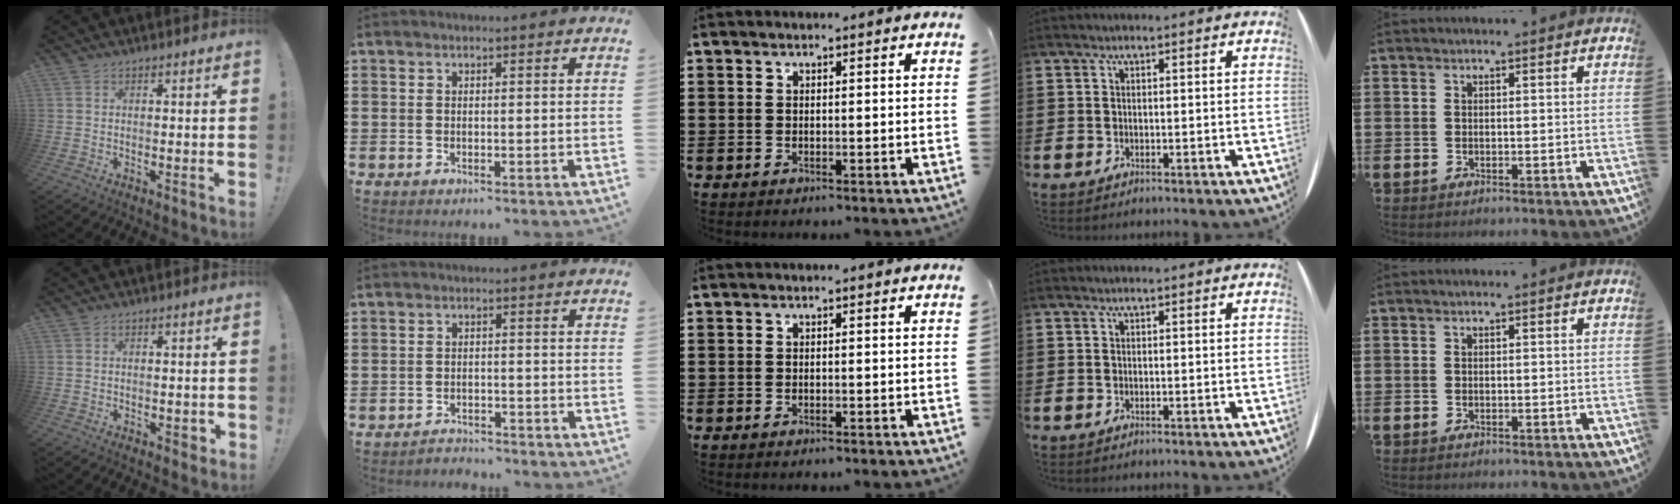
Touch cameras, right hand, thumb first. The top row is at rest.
{"thumb": {"total": 2.0, "force": [-0.4, 1.4, 1.3], "torque": [-0.011, 0.002, -0.005]}, "index": {"total": 2.0, "force": [-2.0, 0.2, -0.2], "torque": [-0.004, 0.002, -0.043]}}